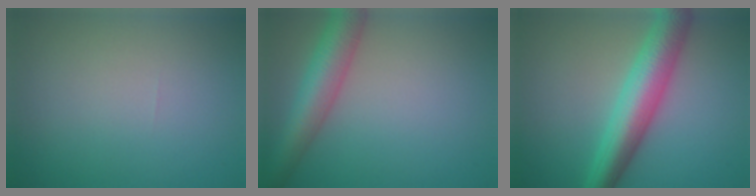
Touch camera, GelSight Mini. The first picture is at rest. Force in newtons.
{"total": 5.9, "press": 5.9, "slide": 0.2}
{"total": 6.8, "press": 6.8, "slide": 0.1}